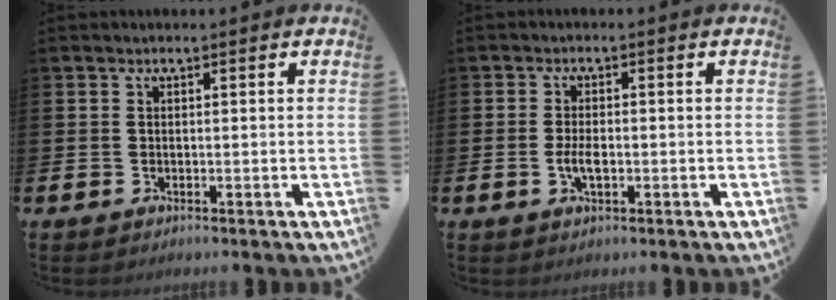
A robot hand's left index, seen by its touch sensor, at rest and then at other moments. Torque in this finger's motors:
{"motor_torque": [0.58, 0.25, 0.05, 0.06]}